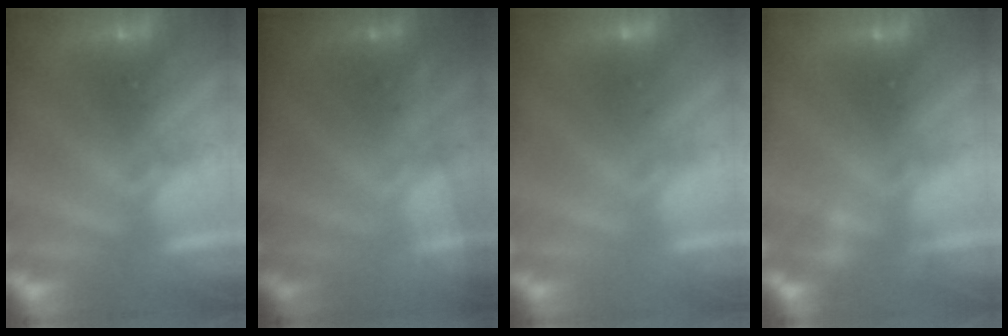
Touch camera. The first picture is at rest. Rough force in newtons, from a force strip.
{"total": 1.6}
{"total": 2.7}
{"total": 2.2}